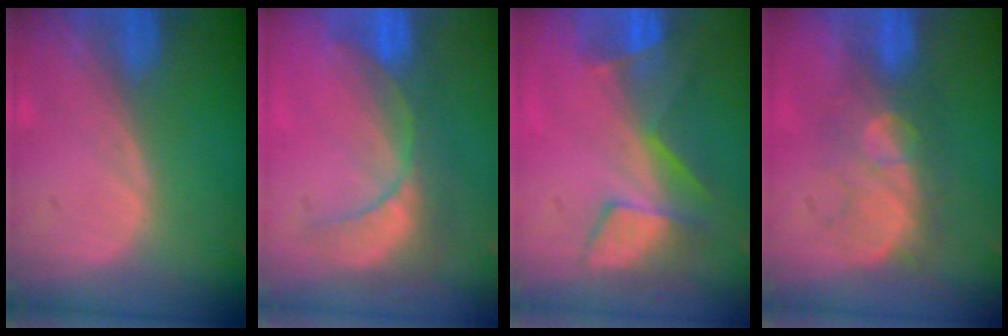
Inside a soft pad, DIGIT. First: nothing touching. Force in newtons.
{"total": 8.6, "press": 7.6, "slide": 4.0}
{"total": 8.6, "press": 7.2, "slide": 4.7}
{"total": 7.8, "press": 7.2, "slide": 3.1}